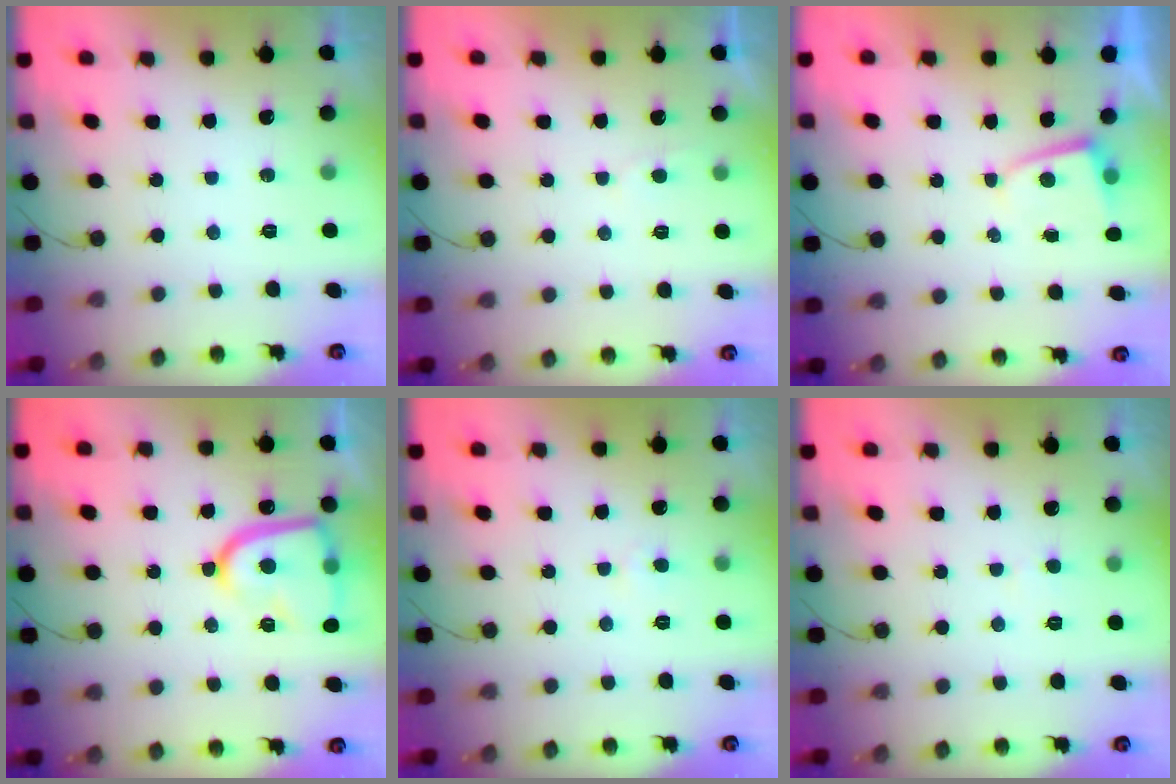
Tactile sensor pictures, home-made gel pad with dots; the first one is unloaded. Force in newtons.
{"total": 1.4, "press": 1.4, "slide": 0.2}
{"total": 1.2, "press": 1.2, "slide": 0.2}
{"total": 16.0, "press": 16.0, "slide": 1.1}
{"total": 2.6, "press": 2.6, "slide": 0.3}
{"total": 2.3, "press": 2.3, "slide": 0.2}